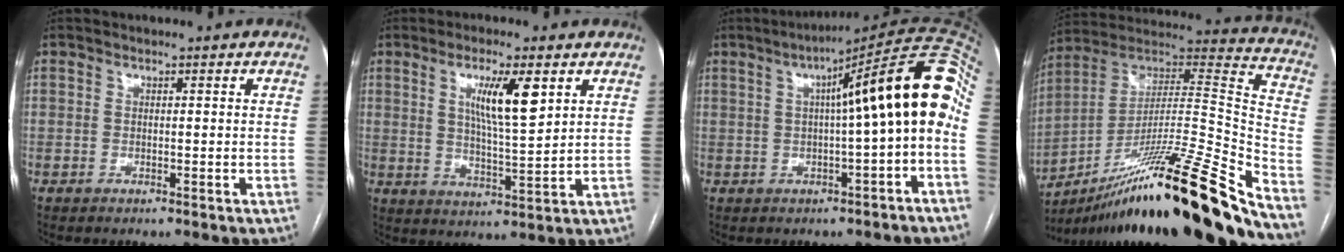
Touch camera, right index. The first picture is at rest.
{"total": 8.2, "force": [3.4, 0.9, 7.4], "torque": [-0.133, -0.006, 0.062]}
{"total": 16.0, "force": [1.3, 0.4, 16.0], "torque": [-0.219, 0.046, 0.014]}
{"total": 31.0, "force": [-21.7, 0.6, 22.1], "torque": [-0.285, 0.002, -0.363]}